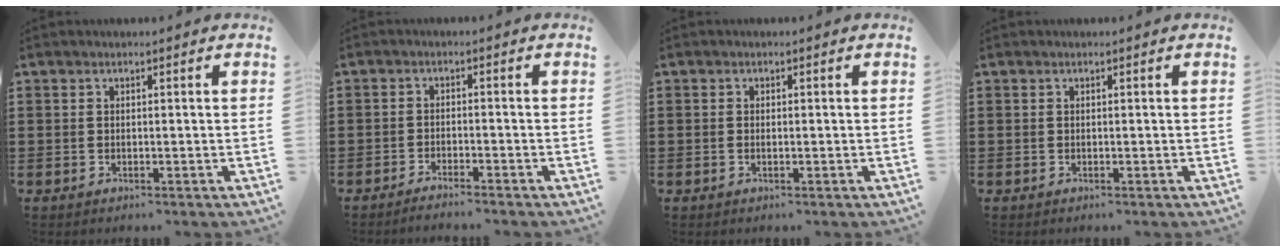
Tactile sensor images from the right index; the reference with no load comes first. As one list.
[{"total": 2.1, "force": [-2.1, -0.3, 0.1], "torque": [-0.003, 0.003, -0.042]}, {"total": 0.0}, {"total": 0.0}]